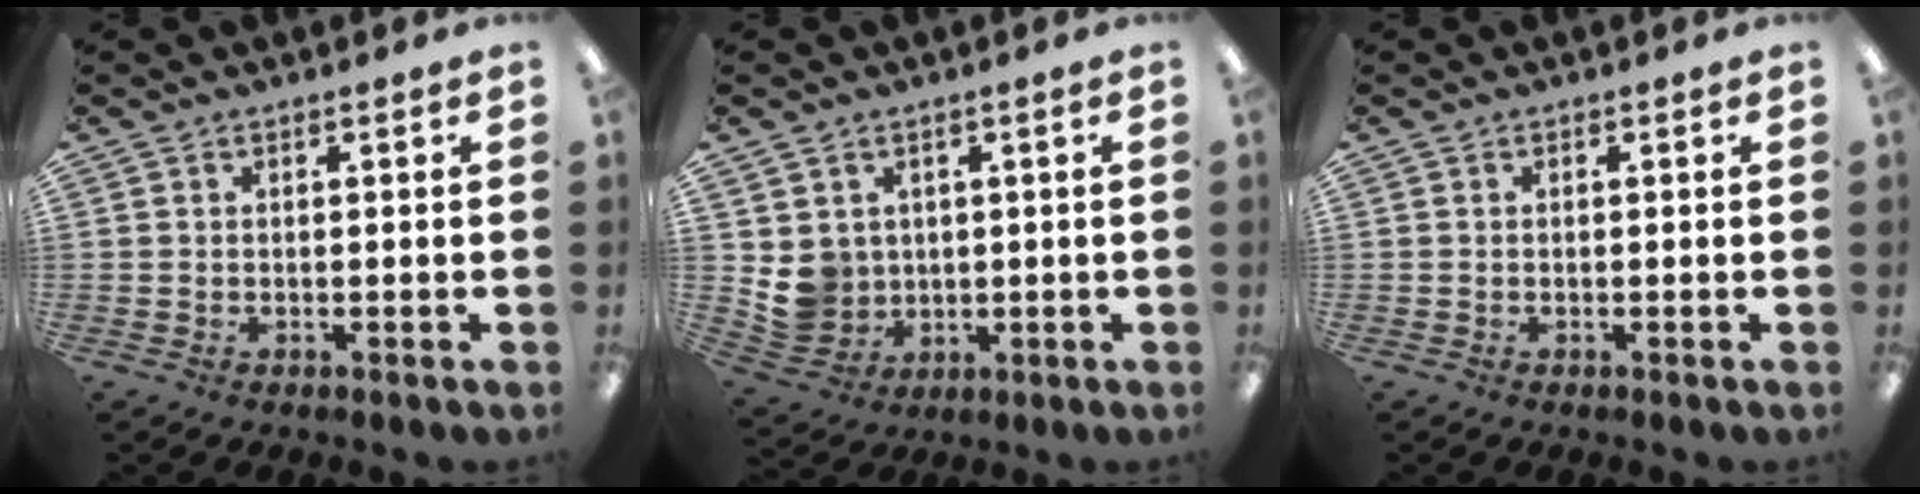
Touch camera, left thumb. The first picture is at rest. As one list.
[{"total": 6.3, "force": [2.0, 5.9, 1.0], "torque": [-0.031, -0.012, 0.047]}, {"total": 0.0}]